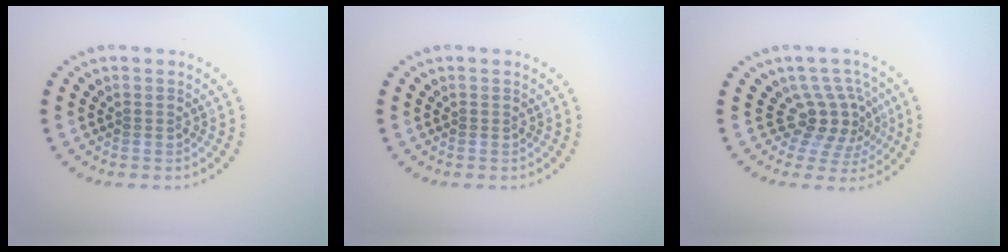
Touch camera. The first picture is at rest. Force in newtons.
{"total": 0.0}
{"total": 3.7, "press": 2.6, "slide": 2.6}